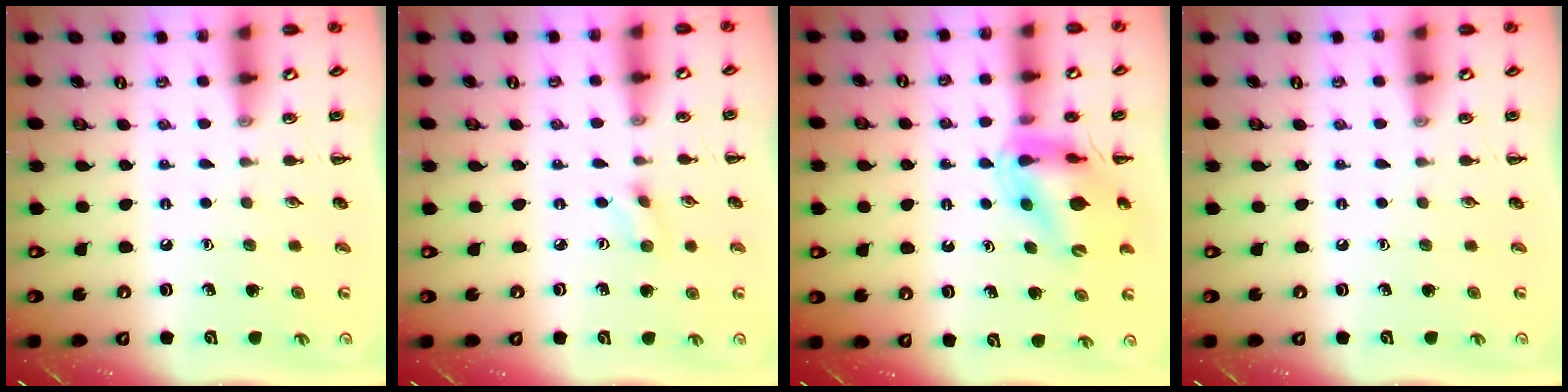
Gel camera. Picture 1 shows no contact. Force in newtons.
{"total": 2.5, "press": 2.4, "slide": 0.9}
{"total": 12.4, "press": 11.9, "slide": 3.4}
{"total": 0.0}